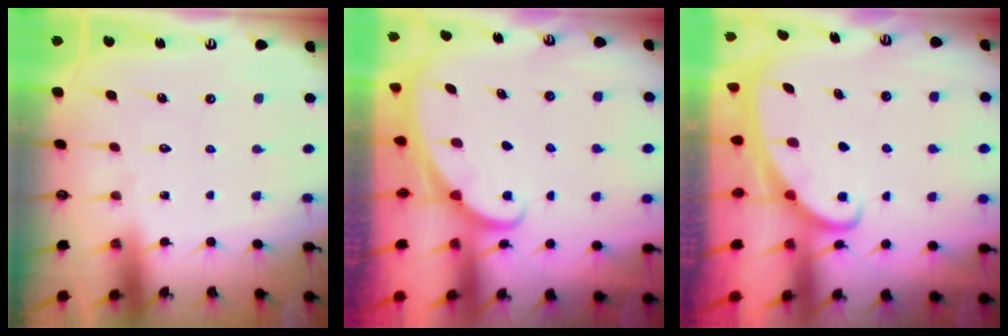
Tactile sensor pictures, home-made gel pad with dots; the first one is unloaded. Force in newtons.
{"total": 1.5, "press": 1.5, "slide": 0.1}
{"total": 2.0, "press": 2.0, "slide": 0.4}